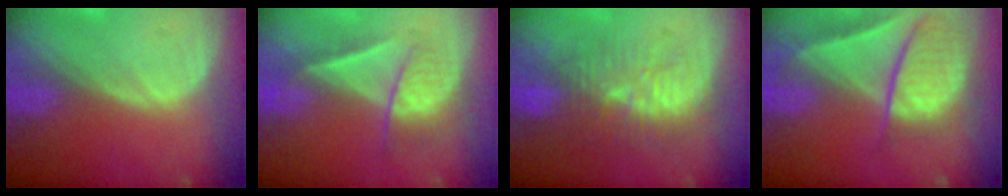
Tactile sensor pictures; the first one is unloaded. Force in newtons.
{"total": 7.2, "press": 6.0, "slide": 3.9}
{"total": 9.5, "press": 9.1, "slide": 2.8}
{"total": 10.1, "press": 8.3, "slide": 5.7}